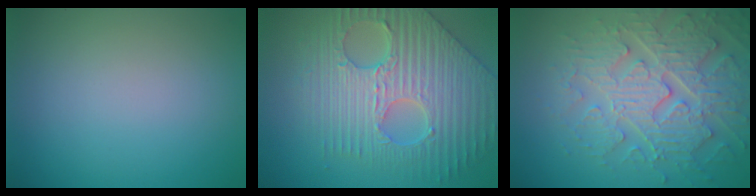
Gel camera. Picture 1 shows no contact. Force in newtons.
{"total": 7.7, "press": 6.4, "slide": 4.3}
{"total": 6.8, "press": 5.8, "slide": 3.6}